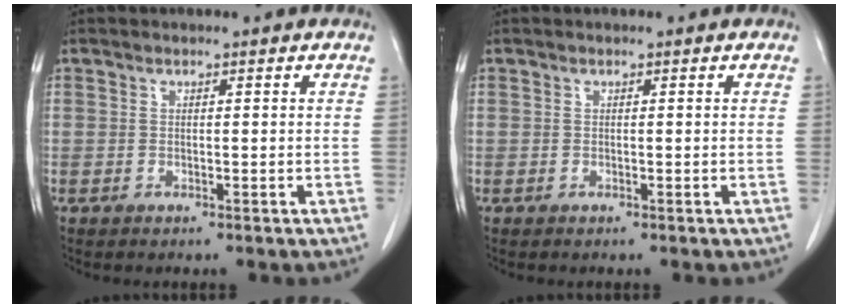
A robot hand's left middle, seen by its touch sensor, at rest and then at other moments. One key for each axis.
{"total": 0.0}